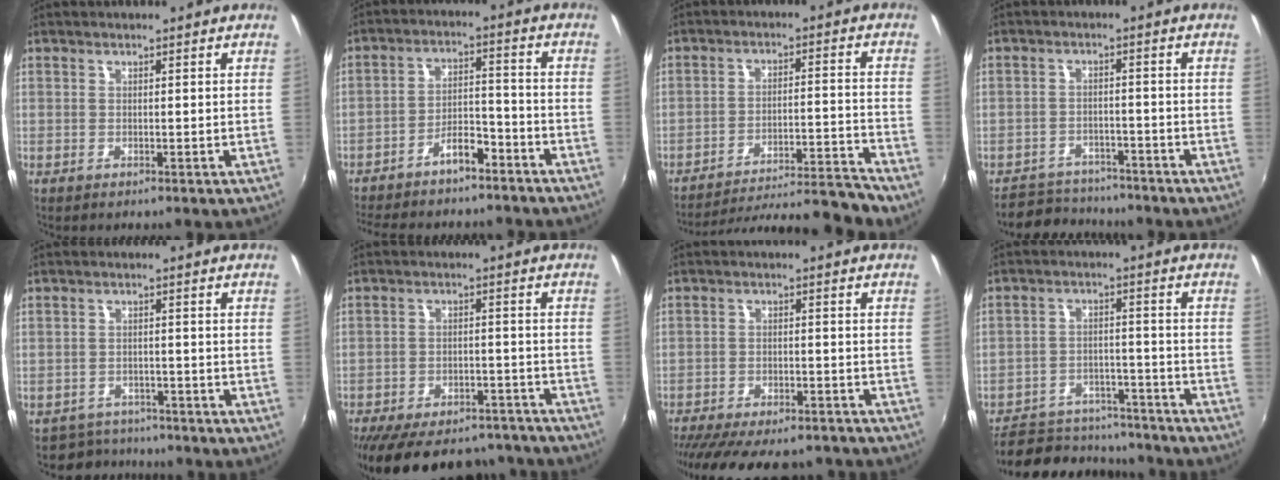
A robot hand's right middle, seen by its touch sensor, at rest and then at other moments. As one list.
[{"total": 12.4, "force": [-10.4, 4.2, 5.3], "torque": [-0.117, 0.031, -0.157]}, {"total": 15.4, "force": [-14.4, -0.4, 5.3], "torque": [-0.085, -0.005, -0.216]}, {"total": 8.1, "force": [-7.2, 3.6, 1.2], "torque": [-0.044, 0.013, -0.106]}, {"total": 5.2, "force": [-4.5, 2.4, -0.3], "torque": [-0.010, 0.008, -0.075]}, {"total": 22.5, "force": [-18.9, 8.5, 8.6], "torque": [-0.184, 0.010, -0.243]}, {"total": 17.7, "force": [-14.8, 5.6, 7.9], "torque": [-0.168, -0.026, -0.207]}, {"total": 16.1, "force": [-13.5, 7.1, 5.0], "torque": [-0.121, 0.022, -0.178]}]